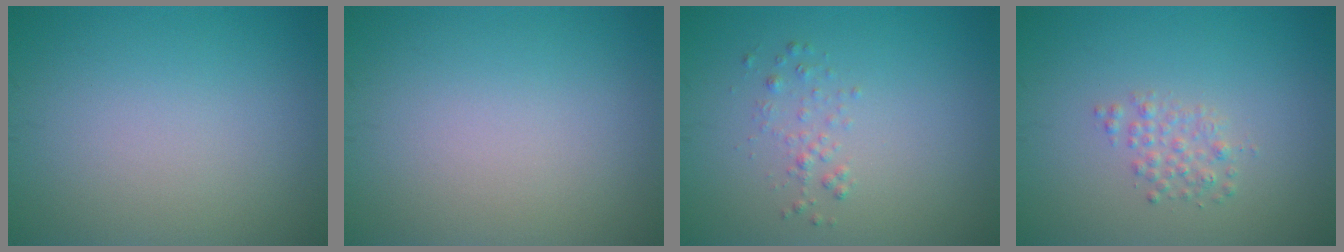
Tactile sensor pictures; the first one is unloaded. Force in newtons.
{"total": 0.0}
{"total": 1.0, "press": 1.0, "slide": 0.1}
{"total": 1.5, "press": 1.5, "slide": 0.0}